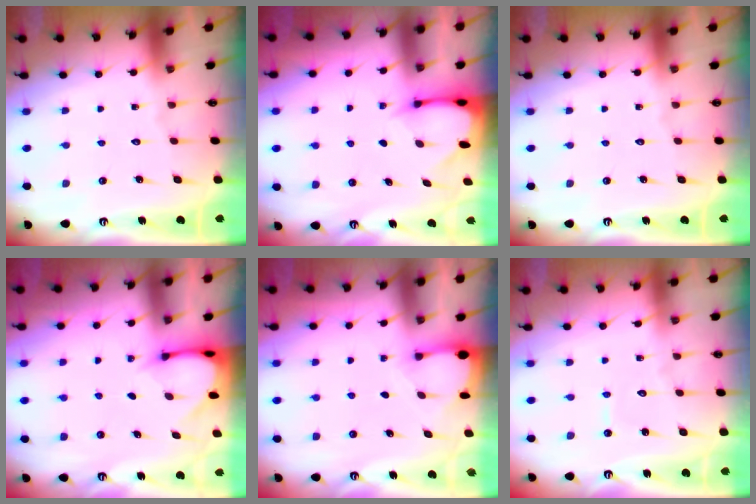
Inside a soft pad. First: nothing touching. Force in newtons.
{"total": 2.6, "press": 2.5, "slide": 0.3}
{"total": 0.0}
{"total": 3.0, "press": 3.0, "slide": 0.2}
{"total": 2.0, "press": 2.0, "slide": 0.4}
{"total": 2.8, "press": 2.8, "slide": 0.3}